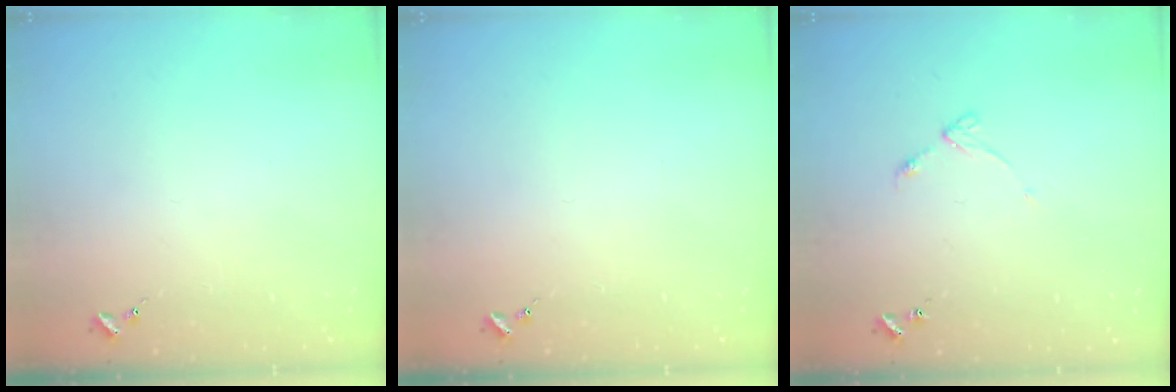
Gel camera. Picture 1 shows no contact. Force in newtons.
{"total": 0.0}
{"total": 4.9, "press": 4.9, "slide": 0.6}